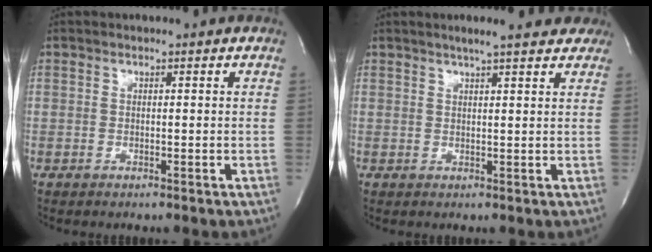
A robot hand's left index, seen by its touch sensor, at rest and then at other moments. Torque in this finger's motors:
{"motor_torque": [-0.04, -0.13, -0.14, 0.03]}